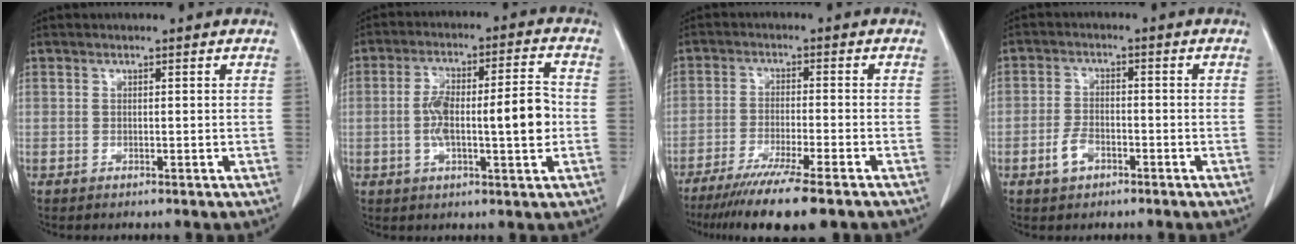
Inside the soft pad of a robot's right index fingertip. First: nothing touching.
{"total": 11.6, "force": [-1.2, 2.4, 11.2], "torque": [-0.189, 0.022, -0.018]}
{"total": 11.9, "force": [-9.1, 0.1, 7.6], "torque": [-0.114, -0.031, -0.144]}
{"total": 3.7, "force": [-1.9, 2.3, 2.2], "torque": [-0.045, 0.003, -0.031]}